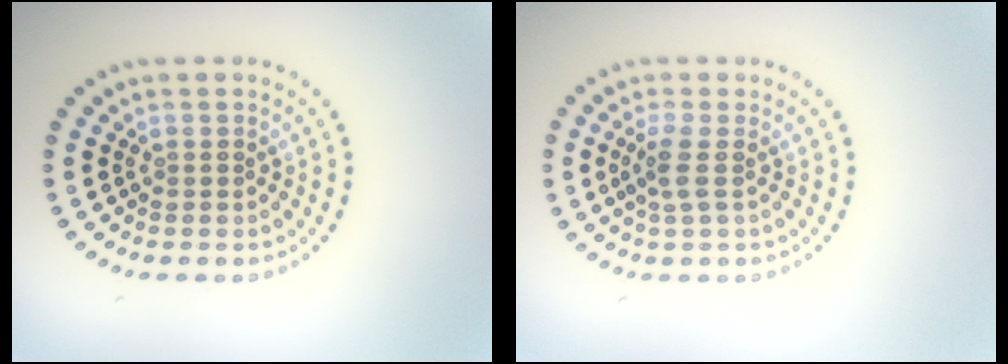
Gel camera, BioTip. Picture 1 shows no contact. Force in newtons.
{"total": 1.7, "press": 1.3, "slide": 1.1}